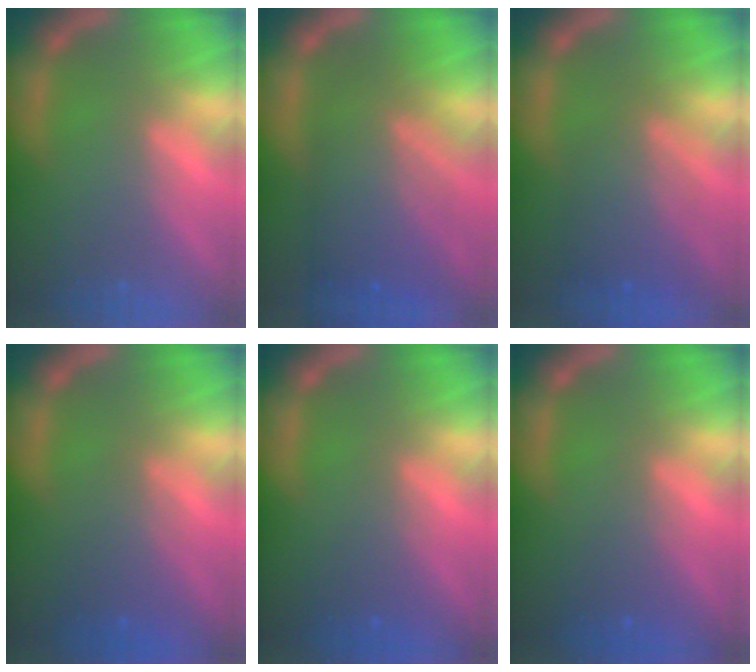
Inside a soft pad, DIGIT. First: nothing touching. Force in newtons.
{"total": 8.1}
{"total": 5.5}
{"total": 3.0}
{"total": 1.9}
{"total": 1.9}